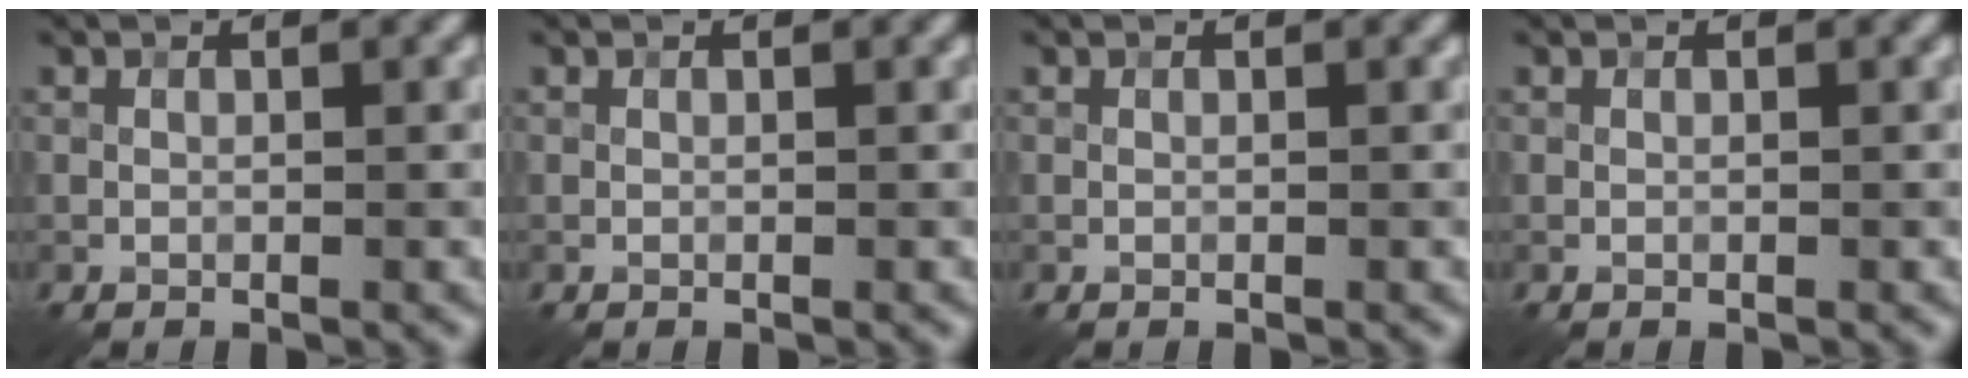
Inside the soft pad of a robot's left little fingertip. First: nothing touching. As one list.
[{"total": 0.0}, {"total": 0.0}, {"total": 0.0}]